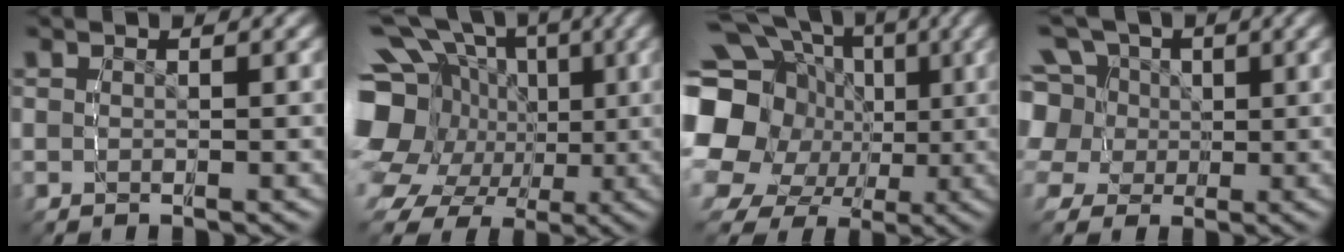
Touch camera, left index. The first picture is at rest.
{"total": 14.8, "force": [1.5, 12.3, 8.1], "torque": [-0.149, -0.032, 0.023]}
{"total": 14.4, "force": [1.3, 12.3, 7.5], "torque": [-0.148, -0.028, 0.020]}
{"total": 11.0, "force": [2.2, 9.5, 5.0], "torque": [-0.114, -0.022, 0.037]}